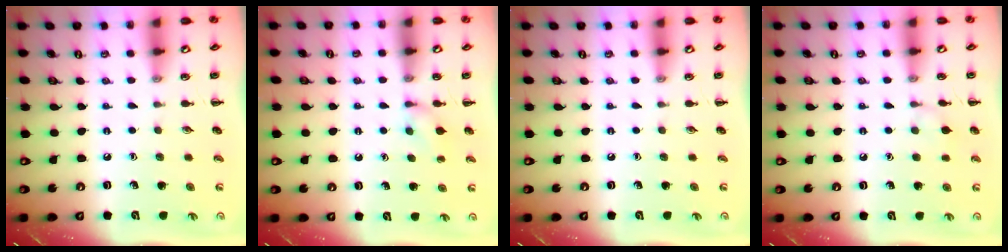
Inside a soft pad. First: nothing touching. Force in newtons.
{"total": 4.9, "press": 4.6, "slide": 1.7}
{"total": 0.0}
{"total": 5.5, "press": 5.1, "slide": 2.0}